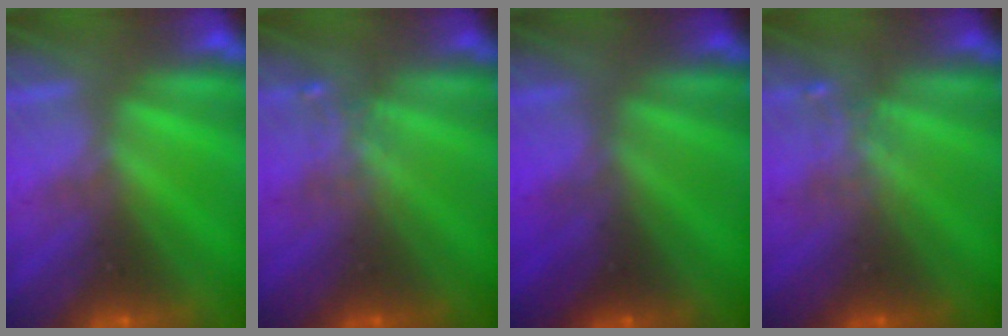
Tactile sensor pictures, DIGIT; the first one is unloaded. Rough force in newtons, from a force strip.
{"total": 2.2}
{"total": 2.2}
{"total": 2.2}